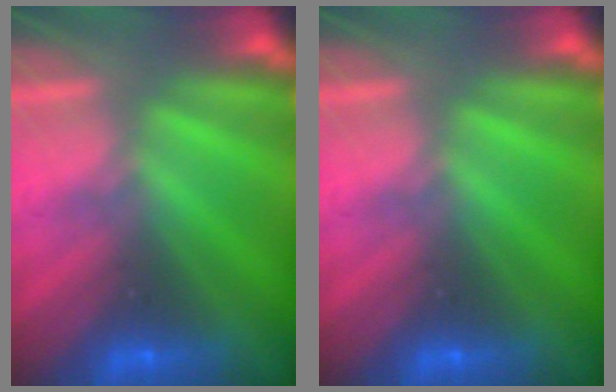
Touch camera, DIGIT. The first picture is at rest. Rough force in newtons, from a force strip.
{"total": 0.0}